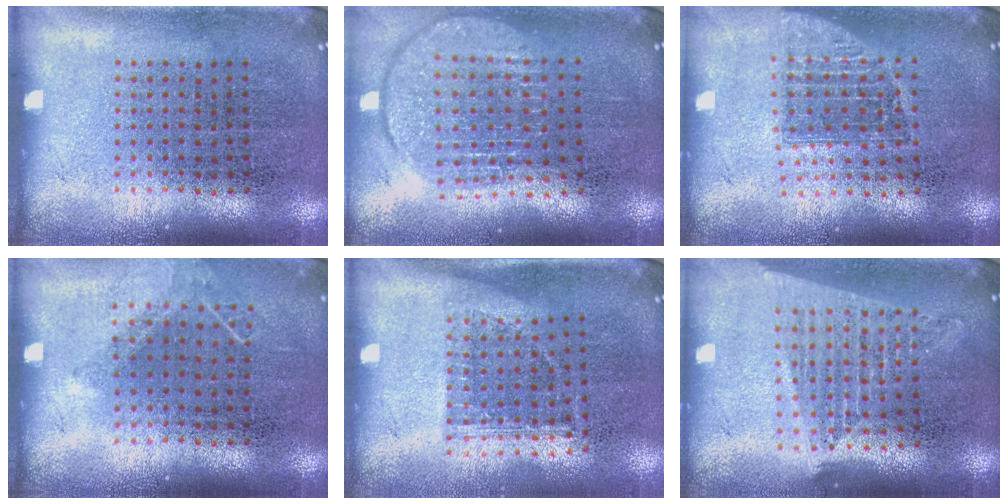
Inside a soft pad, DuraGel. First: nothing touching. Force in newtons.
{"total": 1.8, "press": 1.5, "slide": 1.0}
{"total": 1.4, "press": 1.1, "slide": 0.9}
{"total": 0.8, "press": 0.8, "slide": 0.2}
{"total": 1.1, "press": 0.9, "slide": 0.7}
{"total": 1.8, "press": 1.6, "slide": 0.8}